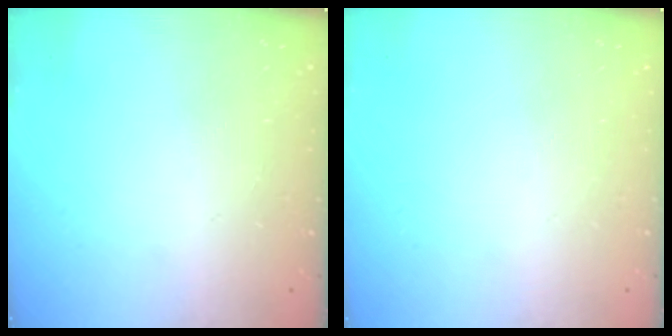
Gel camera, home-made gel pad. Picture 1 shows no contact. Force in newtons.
{"total": 0.0}